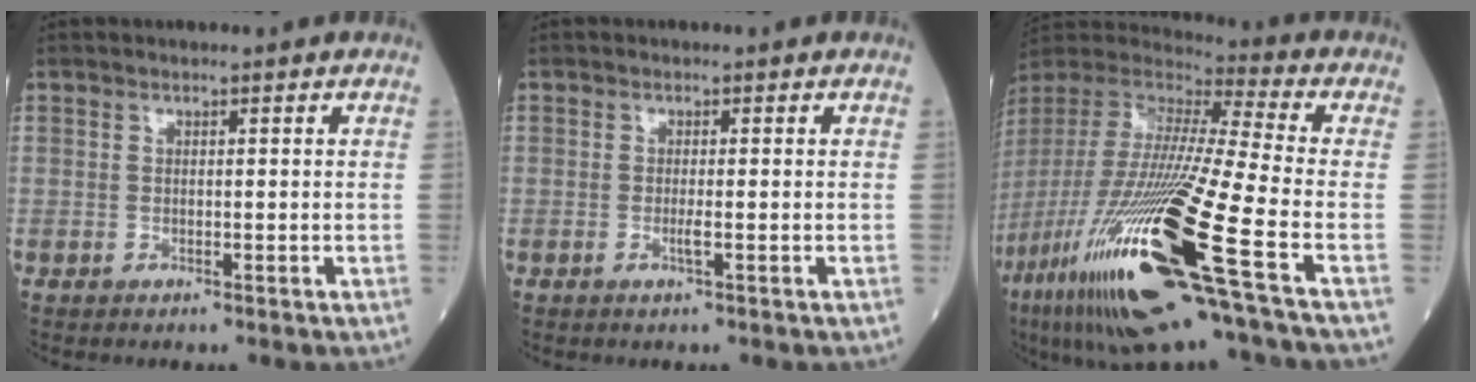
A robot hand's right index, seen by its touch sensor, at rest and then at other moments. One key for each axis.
{"total": 1.1, "fx": -0.4, "fy": -0.2, "fz": 1.0, "tx": -0.023, "ty": -0.002, "tz": -0.007}
{"total": 31.3, "fx": -13.6, "fy": 2.0, "fz": 28.1, "tx": -0.586, "ty": -0.081, "tz": -0.259}